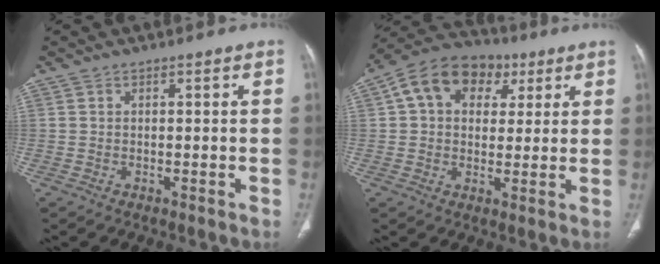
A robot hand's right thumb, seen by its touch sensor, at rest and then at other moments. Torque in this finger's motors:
{"motor_torque": [-0.82, 1.07, 0.51, -0.46, 0.21]}